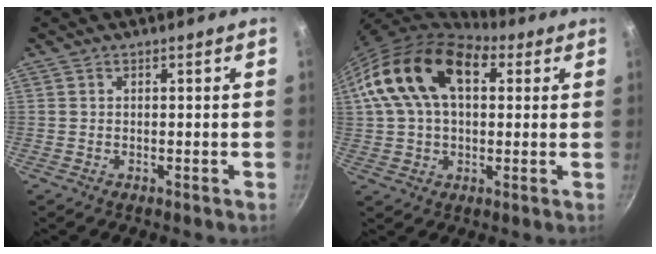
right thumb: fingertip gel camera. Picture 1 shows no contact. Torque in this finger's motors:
{"motor_torque": [1.34, 2.63, 1.27, -0.01, 0.21]}